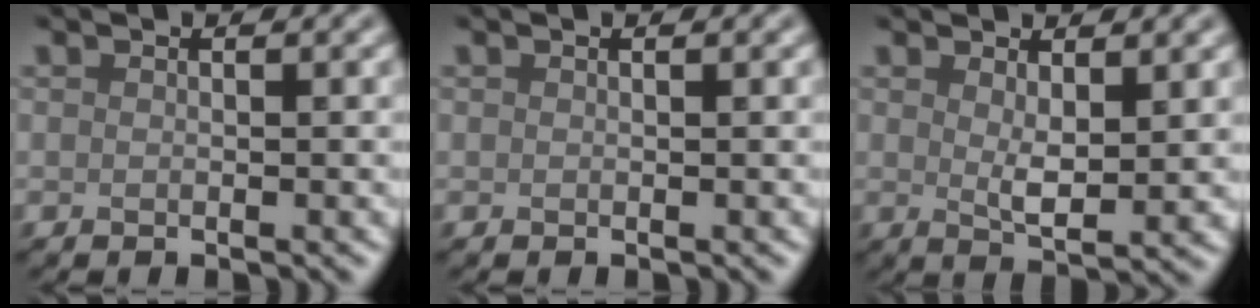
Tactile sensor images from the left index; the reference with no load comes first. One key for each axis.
{"total": 0.0}
{"total": 2.7, "fx": 1.2, "fy": 0.7, "fz": 2.3, "tx": -0.042, "ty": -0.012, "tz": 0.024}